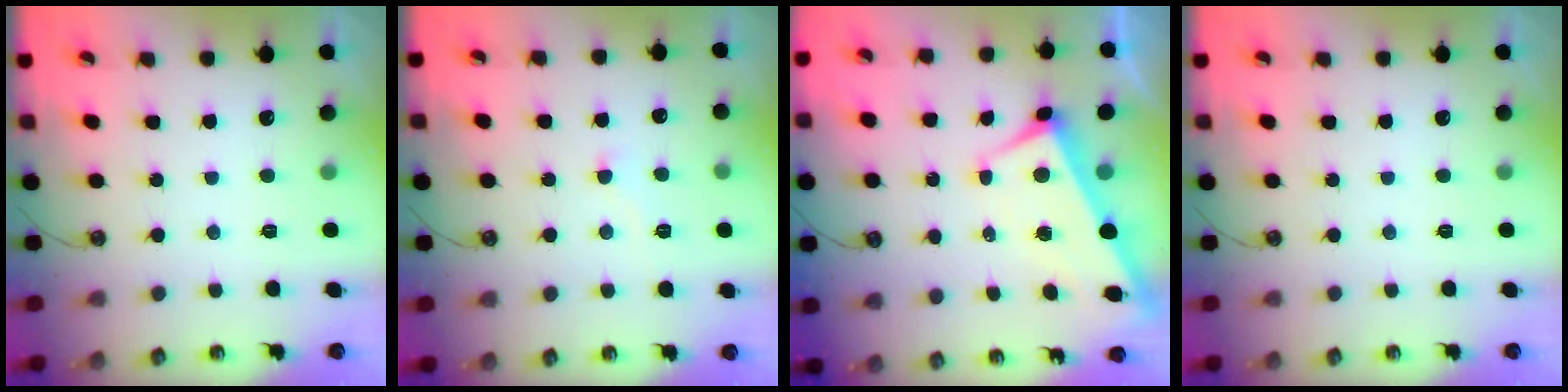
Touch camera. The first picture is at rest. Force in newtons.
{"total": 2.5, "press": 2.4, "slide": 0.7}
{"total": 2.7, "press": 2.5, "slide": 0.9}
{"total": 0.0}